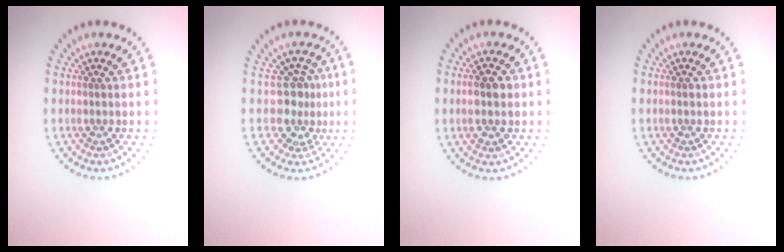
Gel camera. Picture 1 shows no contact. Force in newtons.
{"total": 3.0, "press": 2.3, "slide": 1.9}
{"total": 3.6, "press": 3.6, "slide": 0.2}
{"total": 0.6, "press": 0.6, "slide": 0.0}